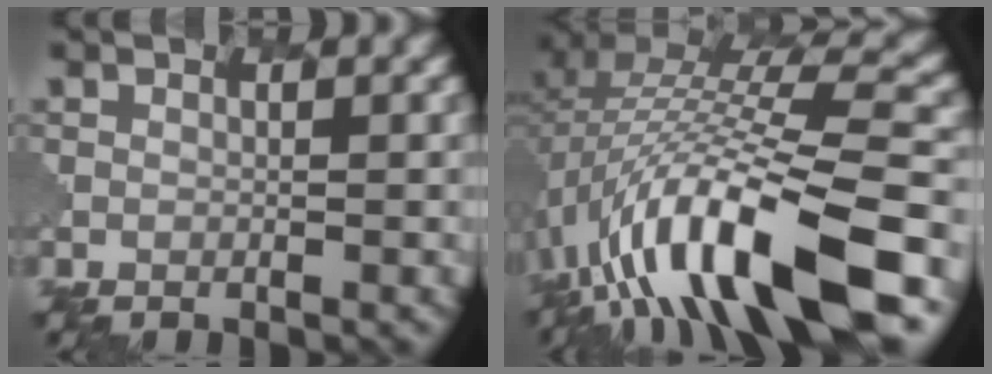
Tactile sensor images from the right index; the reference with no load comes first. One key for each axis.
{"total": 13.9, "fx": -5.7, "fy": 4.1, "fz": 12.0, "tx": -0.215, "ty": 0.012, "tz": -0.082}